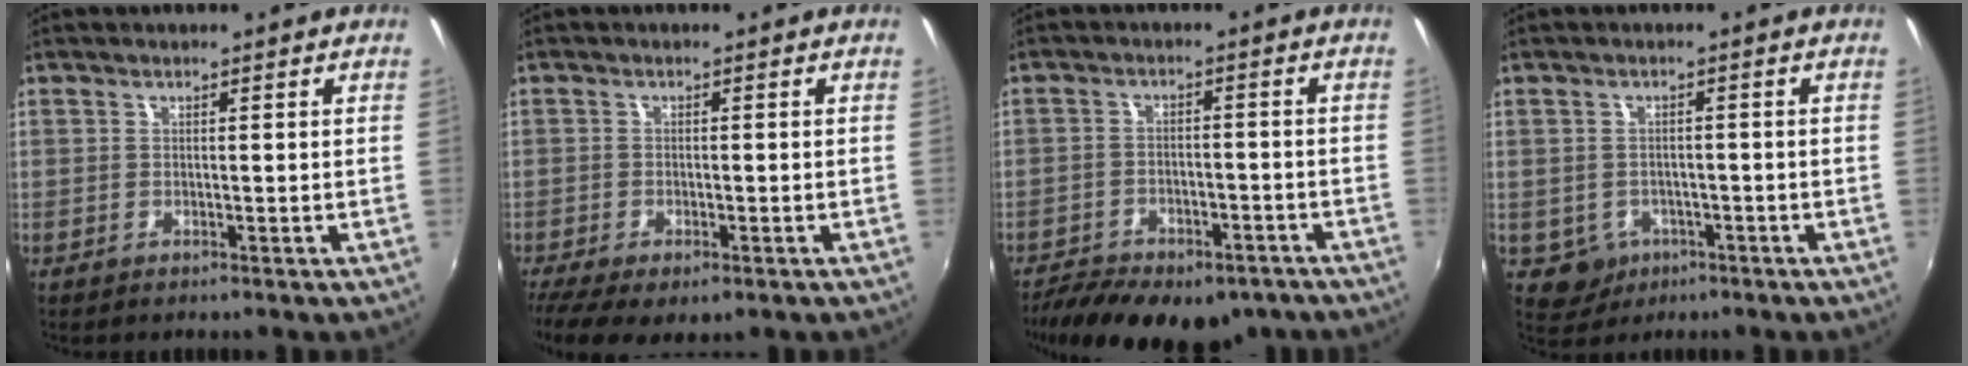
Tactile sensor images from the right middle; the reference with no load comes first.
{"total": 8.7, "force": [-5.7, 2.9, 5.8], "torque": [-0.132, -0.046, -0.093]}
{"total": 19.8, "force": [-14.6, 8.9, 9.9], "torque": [-0.208, -0.023, -0.193]}
{"total": 4.1, "force": [-1.7, 3.6, 1.0], "torque": [-0.030, 0.000, -0.017]}